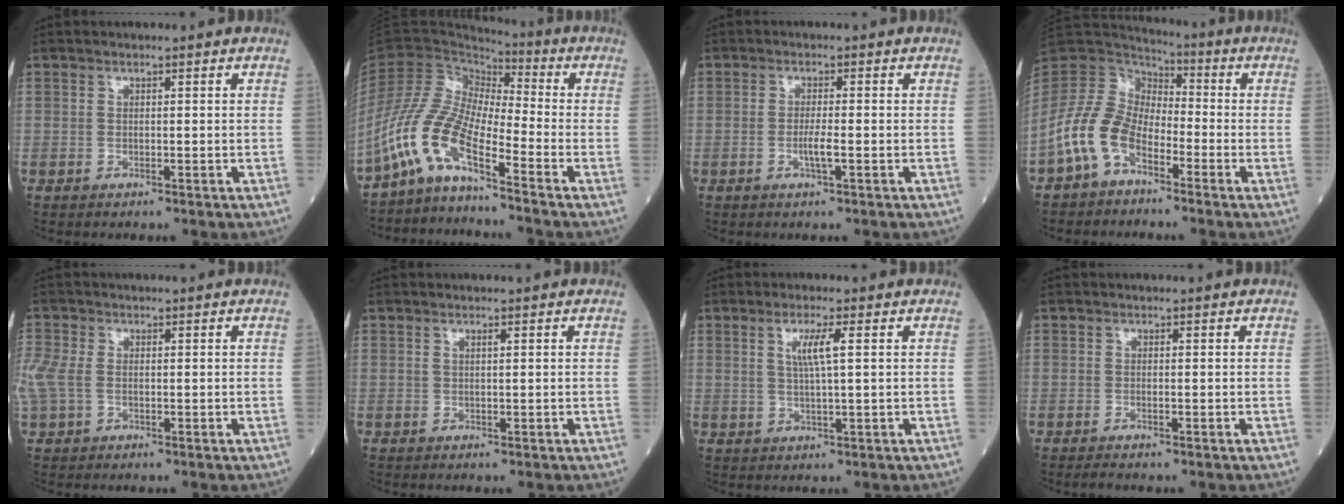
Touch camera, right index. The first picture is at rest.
{"total": 9.1, "force": [-6.1, 2.1, 6.4], "torque": [-0.159, 0.009, -0.128]}
{"total": 2.3, "force": [-0.8, 0.0, 2.2], "torque": [-0.045, -0.002, -0.014]}
{"total": 10.1, "force": [-5.1, 6.1, 6.2], "torque": [-0.145, 0.022, -0.111]}
{"total": 7.7, "force": [-0.6, 5.5, 5.3], "torque": [-0.180, 0.016, -0.003]}
{"total": 0.0}
{"total": 3.8, "force": [1.1, -0.2, 3.6], "torque": [-0.072, 0.001, 0.022]}
{"total": 1.2, "force": [-1.0, -0.1, 0.6], "torque": [-0.018, -0.005, -0.018]}